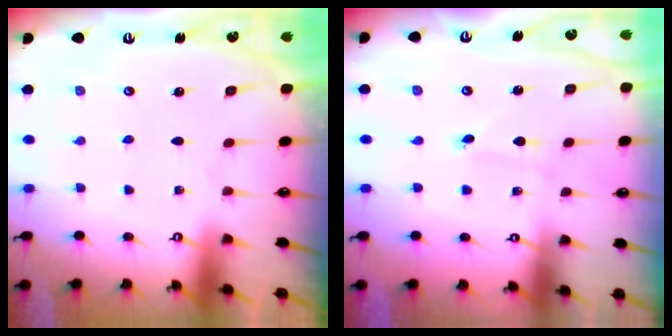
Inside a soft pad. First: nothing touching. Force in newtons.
{"total": 1.8, "press": 1.7, "slide": 0.2}